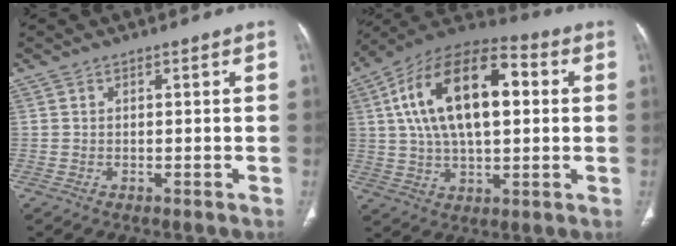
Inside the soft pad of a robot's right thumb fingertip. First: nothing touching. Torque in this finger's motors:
{"motor_torque": [-0.43, 3.70, 1.60, 0.55, 0.44]}